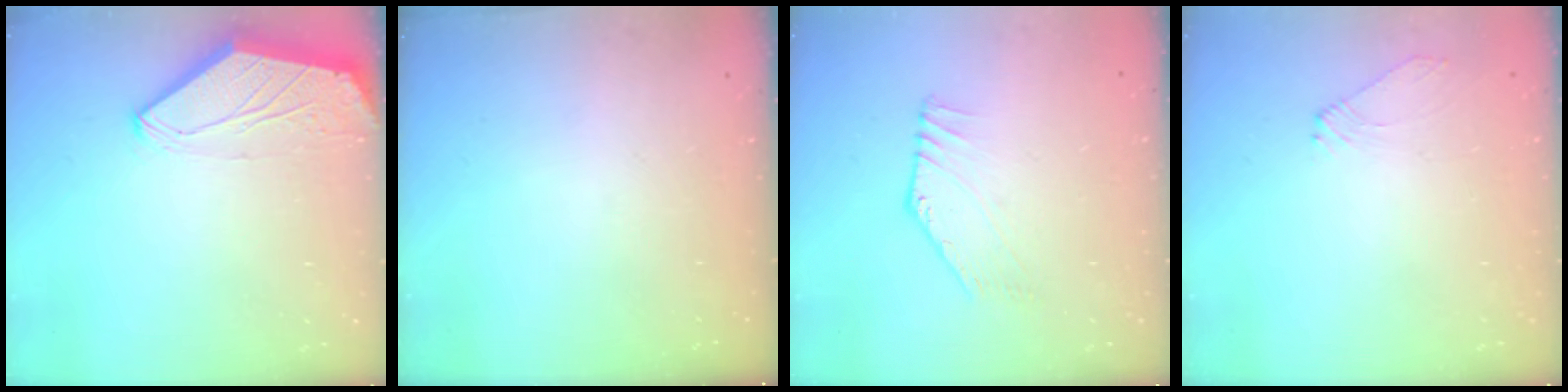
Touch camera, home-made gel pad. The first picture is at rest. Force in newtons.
{"total": 0.0}
{"total": 3.0, "press": 3.0, "slide": 0.1}
{"total": 2.5, "press": 2.4, "slide": 0.7}